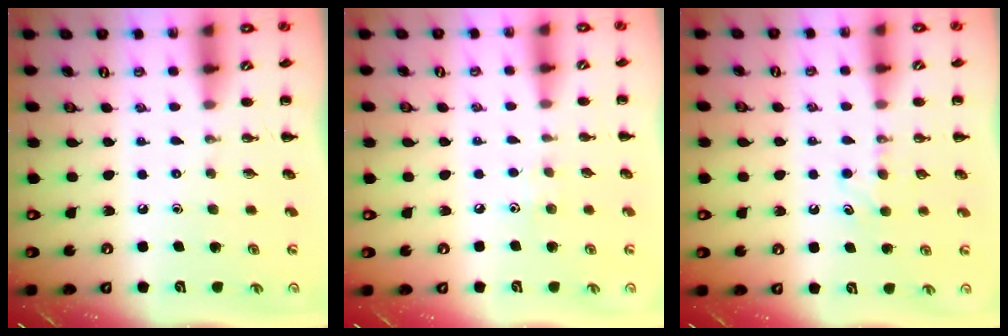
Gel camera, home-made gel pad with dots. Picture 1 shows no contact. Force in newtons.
{"total": 4.5, "press": 4.4, "slide": 1.2}
{"total": 3.9, "press": 3.7, "slide": 1.3}